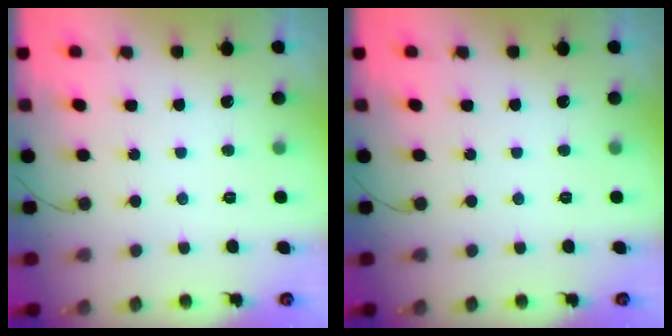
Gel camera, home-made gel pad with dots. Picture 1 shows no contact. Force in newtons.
{"total": 0.0}